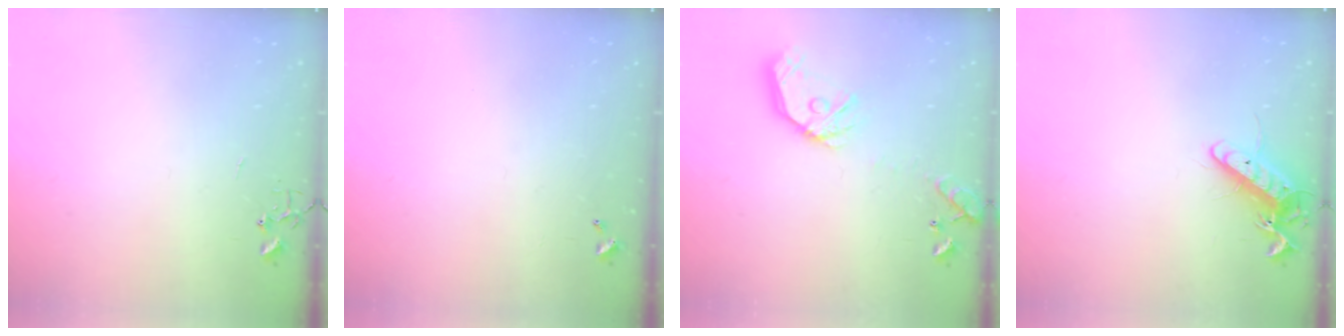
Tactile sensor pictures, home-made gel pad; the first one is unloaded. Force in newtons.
{"total": 0.0}
{"total": 16.4, "press": 16.3, "slide": 2.4}
{"total": 11.7, "press": 11.7, "slide": 1.1}